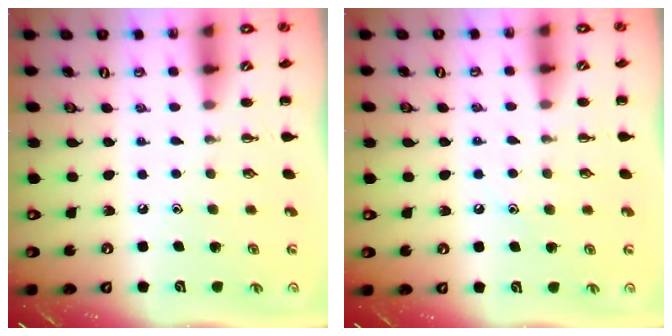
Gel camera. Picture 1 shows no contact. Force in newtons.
{"total": 6.1, "press": 5.8, "slide": 1.7}